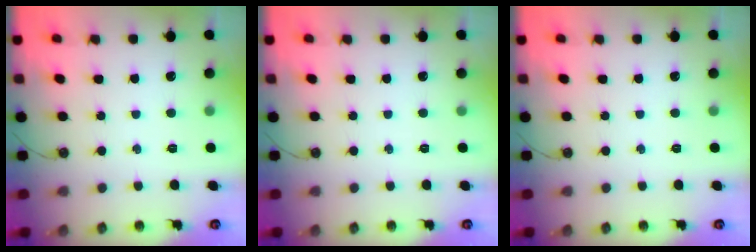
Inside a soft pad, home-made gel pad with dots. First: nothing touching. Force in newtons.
{"total": 0.0}
{"total": 0.0}